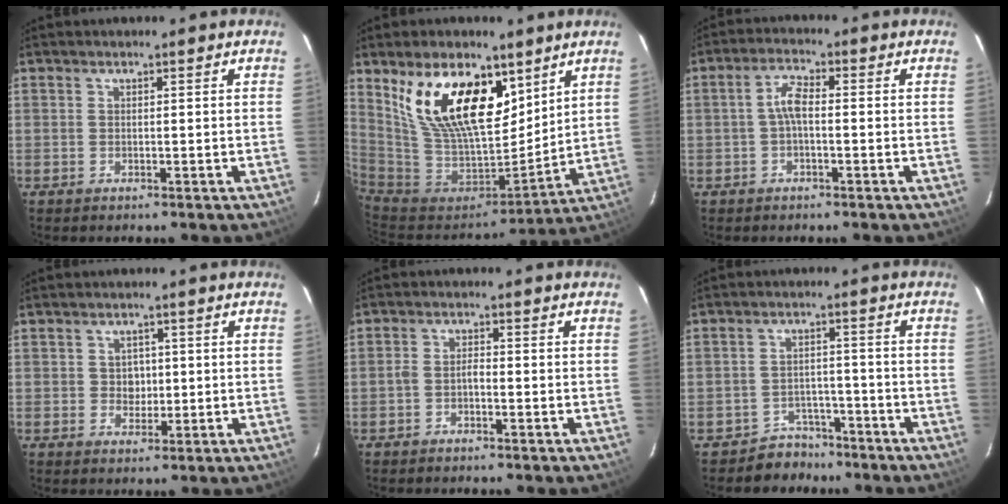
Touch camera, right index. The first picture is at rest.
{"total": 20.4, "force": [10.5, 10.9, 13.7], "torque": [-0.273, 0.018, 0.209]}
{"total": 3.4, "force": [-0.6, 1.3, 3.1], "torque": [-0.068, 0.013, -0.014]}
{"total": 2.9, "force": [0.1, 2.7, 0.9], "torque": [-0.013, 0.006, 0.003]}
{"total": 1.9, "force": [-1.3, 0.7, 1.2], "torque": [-0.029, 0.008, -0.025]}
{"total": 5.6, "force": [-4.2, 3.6, -0.5], "torque": [0.008, 0.029, -0.062]}